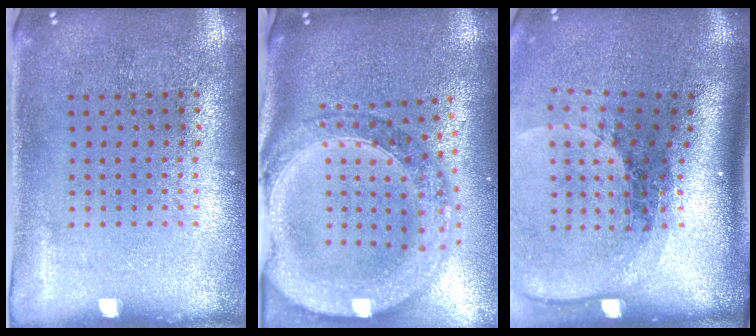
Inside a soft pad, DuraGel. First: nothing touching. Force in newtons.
{"total": 2.8, "press": 2.4, "slide": 1.4}
{"total": 2.4, "press": 1.7, "slide": 1.7}